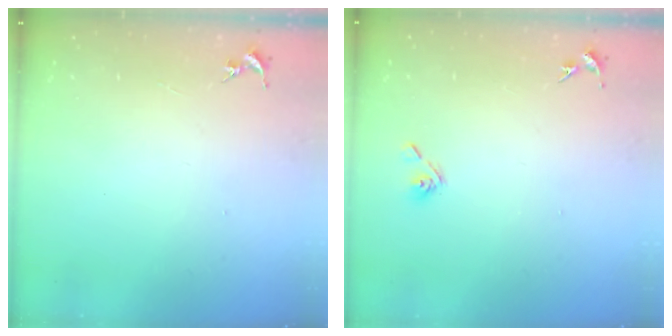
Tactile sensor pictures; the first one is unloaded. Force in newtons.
{"total": 5.3, "press": 4.9, "slide": 2.0}